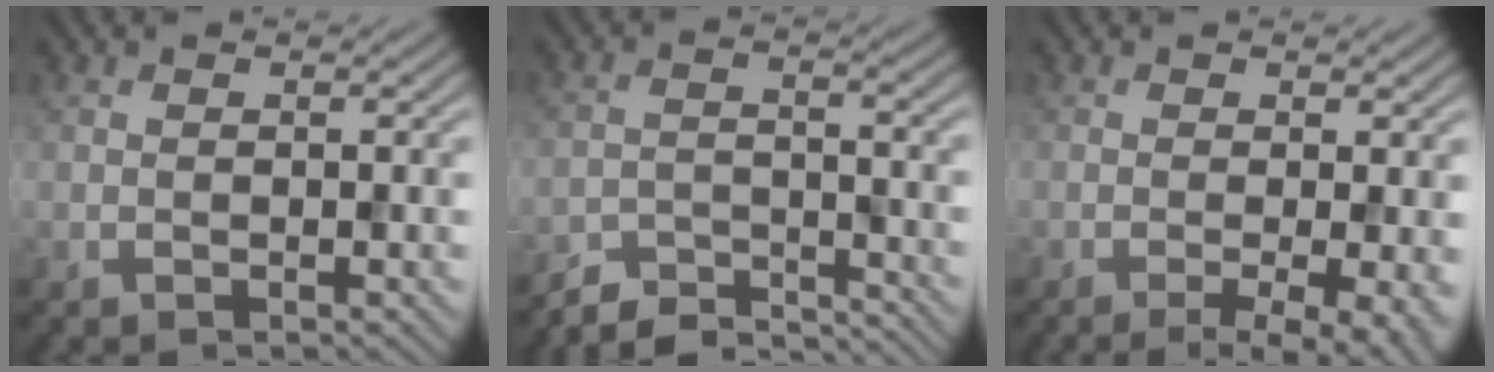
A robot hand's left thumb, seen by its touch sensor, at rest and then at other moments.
{"total": 6.0, "force": [-5.8, 0.9, 1.3], "torque": [-0.028, -0.002, -0.104]}
{"total": 5.3, "force": [-1.8, 1.1, 4.9], "torque": [-0.068, -0.003, -0.026]}